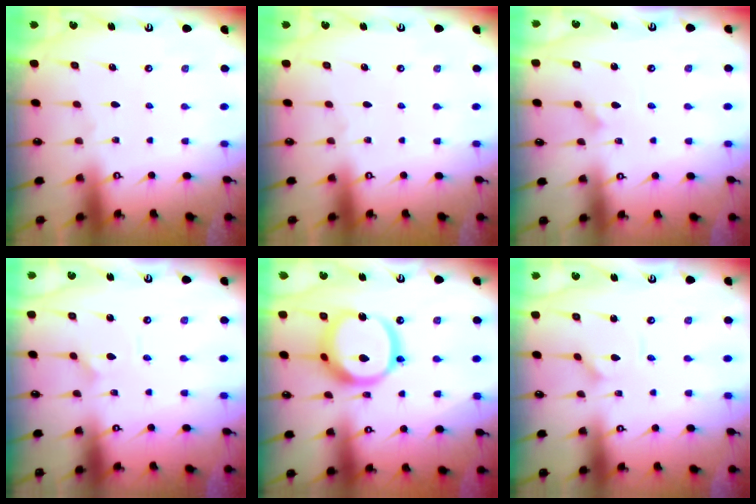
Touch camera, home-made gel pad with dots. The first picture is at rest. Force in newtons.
{"total": 0.0}
{"total": 2.3, "press": 2.3, "slide": 0.1}
{"total": 2.2, "press": 2.2, "slide": 0.4}
{"total": 16.9, "press": 16.8, "slide": 2.0}
{"total": 1.2, "press": 1.2, "slide": 0.2}